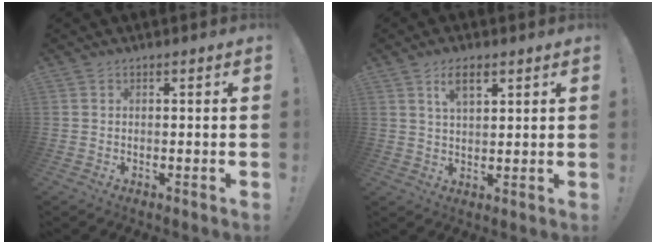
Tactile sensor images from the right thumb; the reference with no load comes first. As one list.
[{"total": 6.1, "force": [3.2, 2.7, 4.5], "torque": [-0.077, -0.006, 0.056]}]